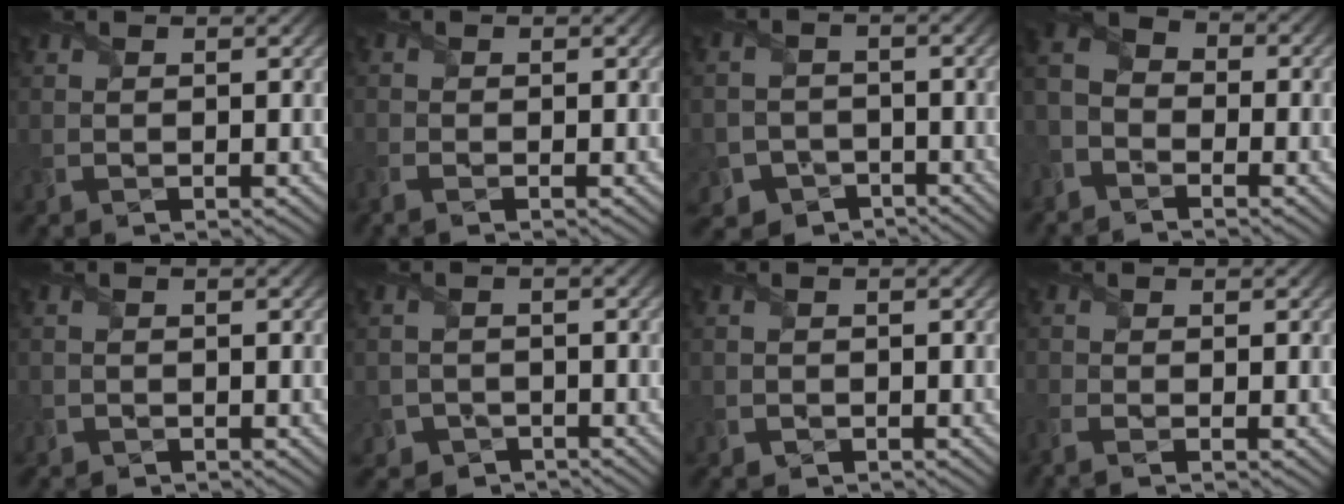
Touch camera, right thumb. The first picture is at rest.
{"total": 1.5, "force": [-1.0, 0.4, 1.0], "torque": [-0.028, -0.005, -0.024]}
{"total": 7.8, "force": [-4.7, 6.1, 1.5], "torque": [-0.046, -0.030, -0.100]}
{"total": 5.9, "force": [-3.9, 3.6, 2.7], "torque": [-0.062, -0.003, -0.091]}
{"total": 1.1, "force": [-0.9, 0.6, 0.1], "torque": [0.001, -0.004, -0.019]}
{"total": 3.8, "force": [-2.7, 2.6, 0.6], "torque": [-0.016, -0.005, -0.053]}
{"total": 1.0, "force": [-0.8, 0.6, 0.1], "torque": [0.002, -0.005, -0.018]}
{"total": 2.0, "force": [-1.3, 0.4, 1.5], "torque": [-0.042, -0.005, -0.031]}